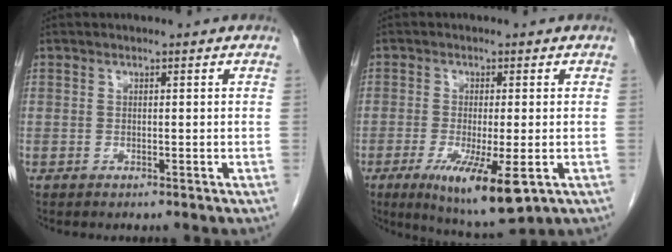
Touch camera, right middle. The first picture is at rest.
{"total": 10.4, "force": [-4.2, 2.0, 9.3], "torque": [-0.157, -0.030, -0.061]}